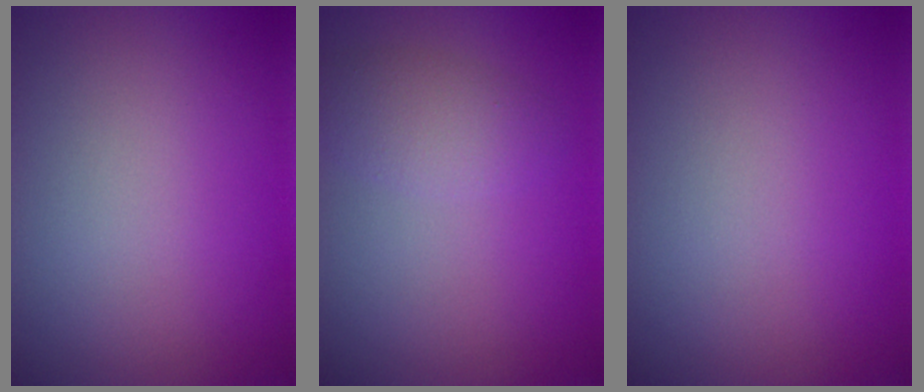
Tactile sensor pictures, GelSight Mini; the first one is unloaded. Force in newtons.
{"total": 2.4, "press": 2.4, "slide": 0.1}
{"total": 0.0}